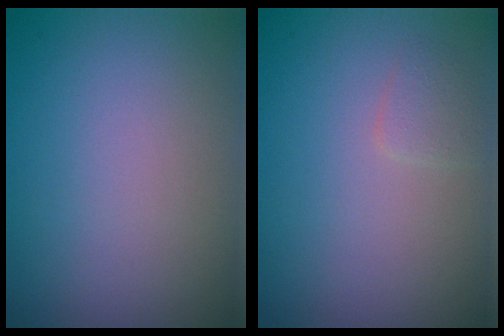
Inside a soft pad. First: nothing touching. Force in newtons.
{"total": 1.0, "press": 1.0, "slide": 0.0}